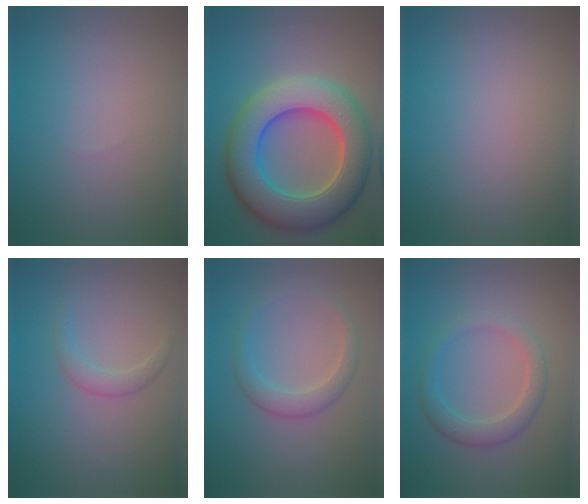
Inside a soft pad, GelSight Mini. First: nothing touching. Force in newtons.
{"total": 11.4, "press": 11.4, "slide": 0.6}
{"total": 0.0}
{"total": 1.5, "press": 1.5, "slide": 0.1}
{"total": 2.4, "press": 2.4, "slide": 0.1}
{"total": 2.9, "press": 2.9, "slide": 0.1}